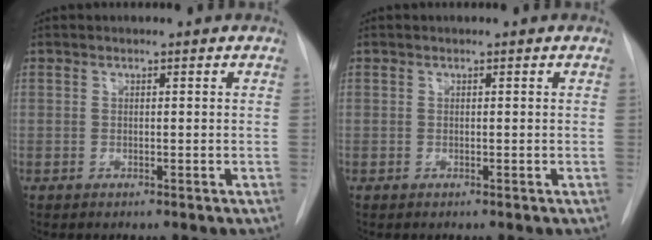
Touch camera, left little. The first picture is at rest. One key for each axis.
{"total": 0.0}